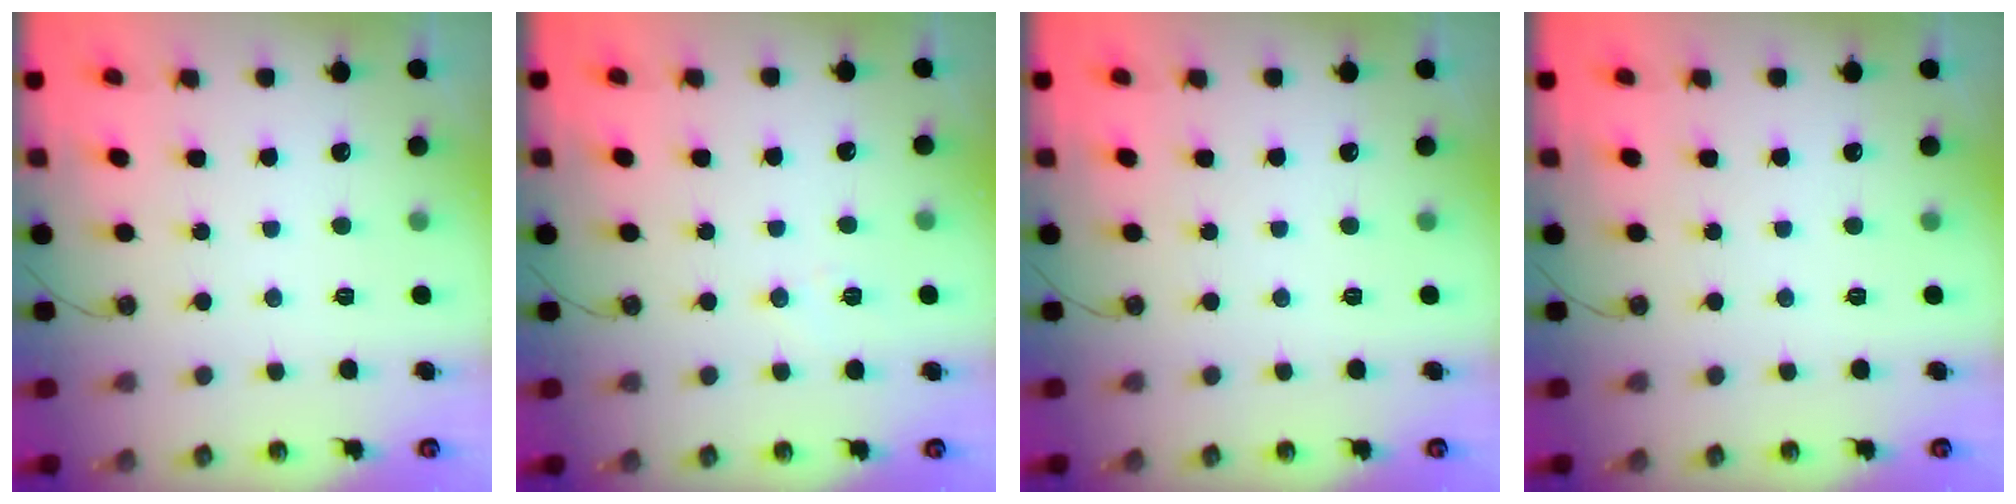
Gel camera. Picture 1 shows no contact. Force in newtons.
{"total": 5.9, "press": 5.8, "slide": 1.3}
{"total": 0.0}
{"total": 0.0}